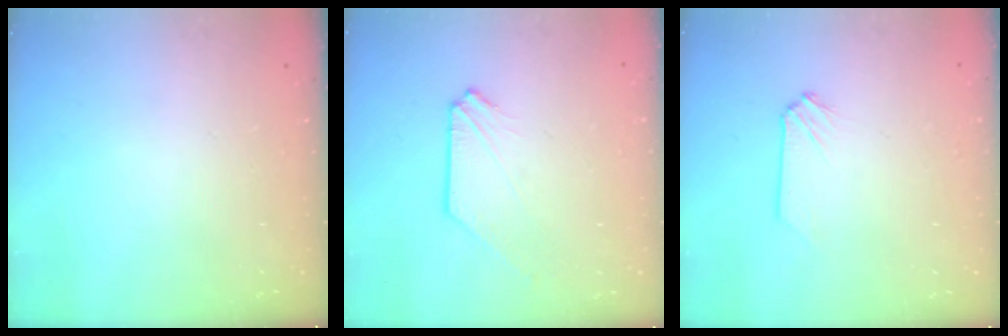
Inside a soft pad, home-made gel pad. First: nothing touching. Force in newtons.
{"total": 0.9, "press": 0.9, "slide": 0.0}
{"total": 0.0}